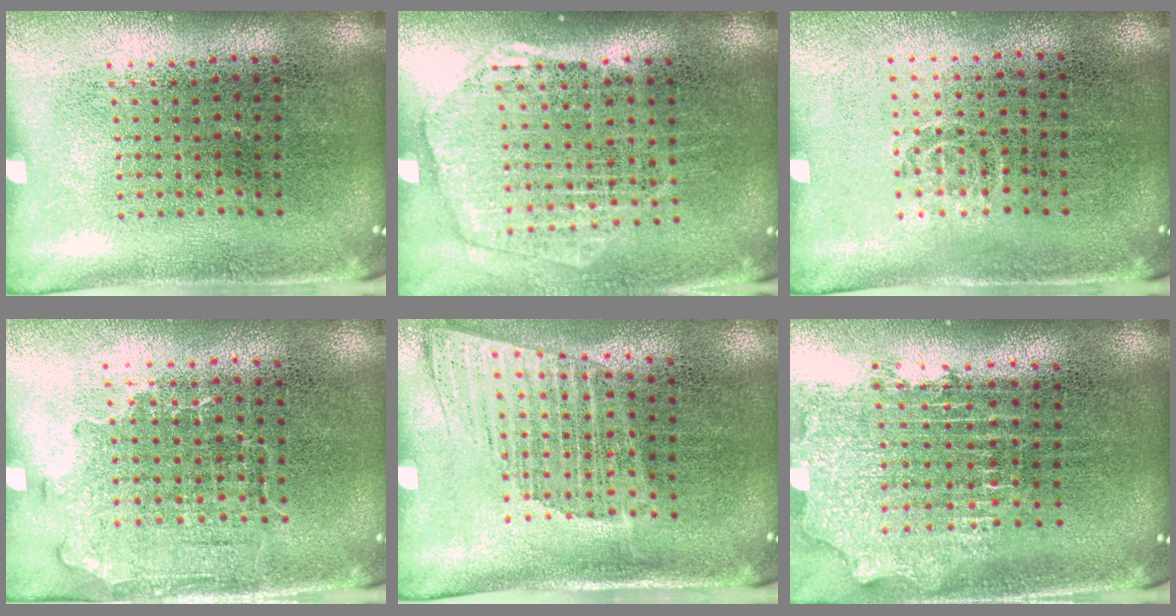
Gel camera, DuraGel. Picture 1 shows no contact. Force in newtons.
{"total": 1.9, "press": 1.7, "slide": 0.8}
{"total": 0.6, "press": 0.4, "slide": 0.4}
{"total": 1.4, "press": 1.1, "slide": 0.8}
{"total": 1.3, "press": 1.0, "slide": 0.8}
{"total": 2.1, "press": 1.6, "slide": 1.4}